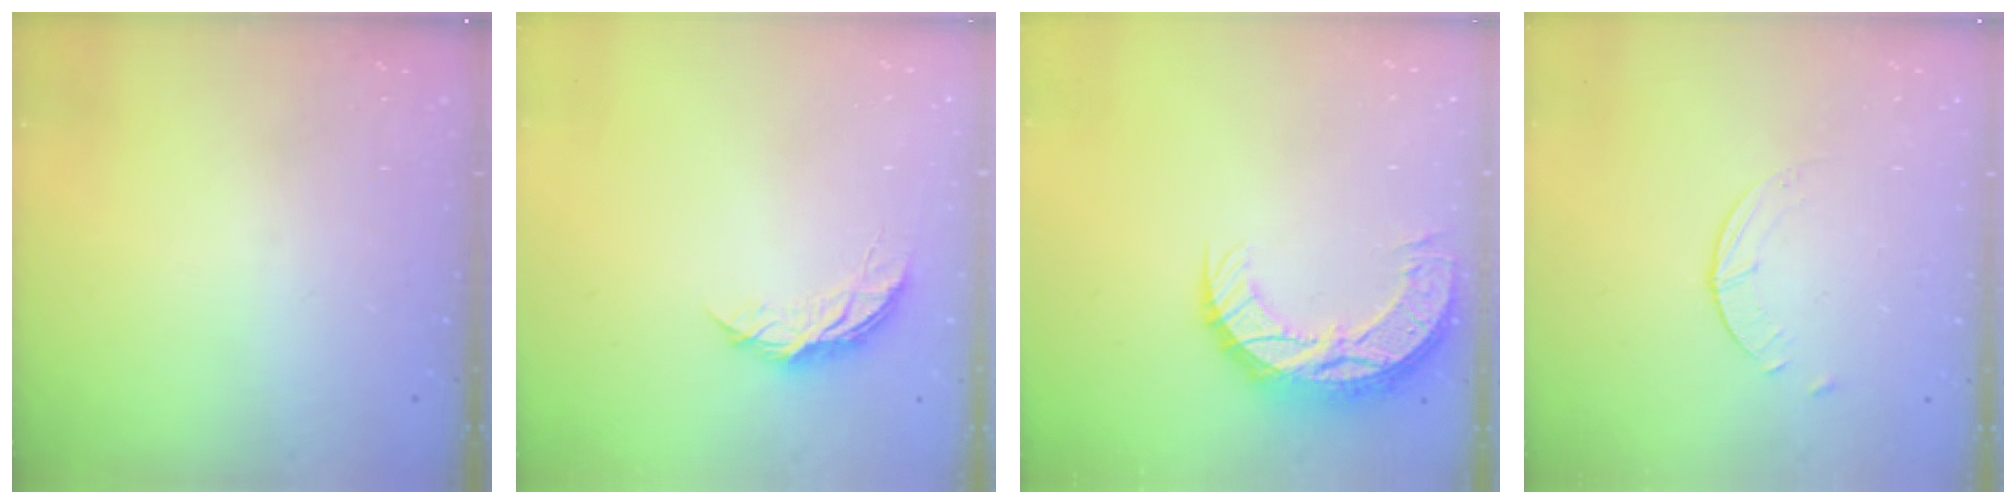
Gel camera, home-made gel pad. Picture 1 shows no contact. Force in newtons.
{"total": 5.2, "press": 5.1, "slide": 0.5}
{"total": 12.2, "press": 12.2, "slide": 0.8}
{"total": 0.9, "press": 0.9, "slide": 0.1}